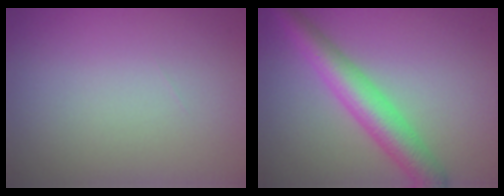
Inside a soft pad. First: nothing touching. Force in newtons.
{"total": 5.0, "press": 5.0, "slide": 0.1}